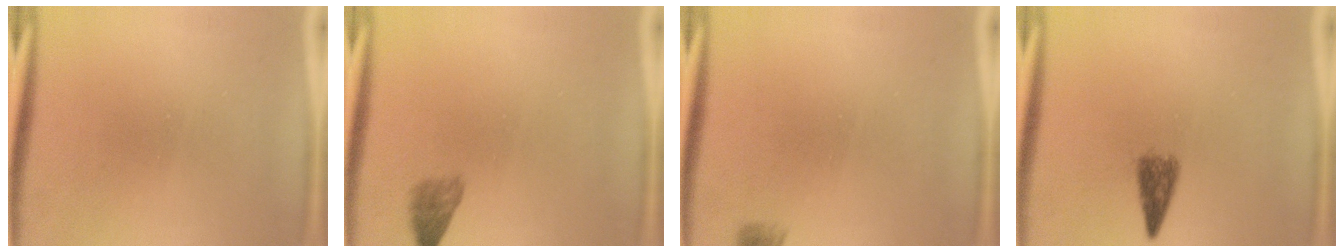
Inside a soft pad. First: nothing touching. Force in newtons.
{"total": 2.4}
{"total": 2.9}
{"total": 4.0}